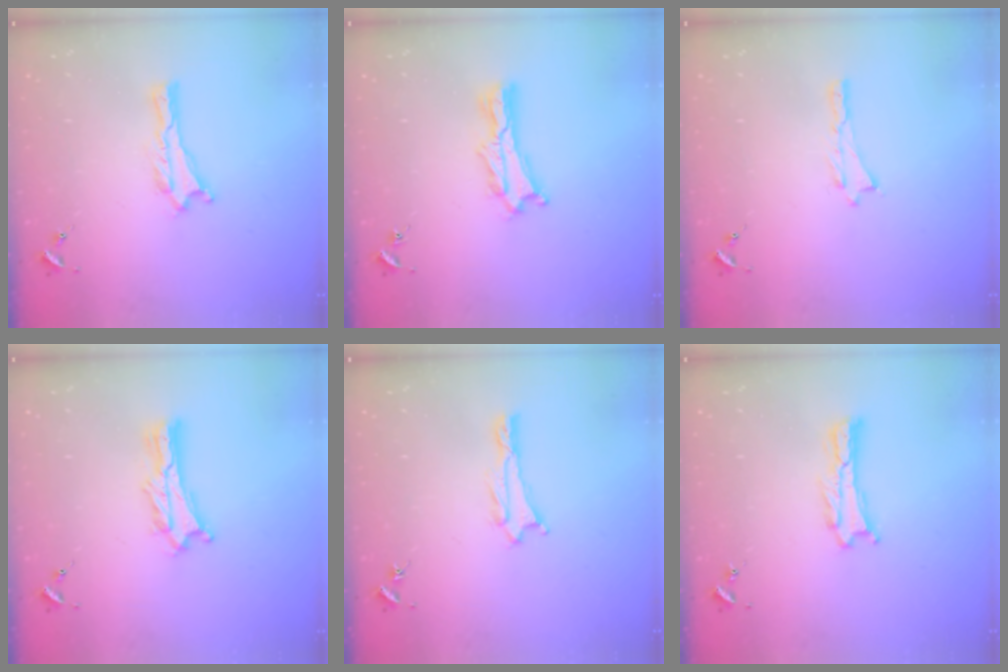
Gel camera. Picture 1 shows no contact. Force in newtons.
{"total": 2.1, "press": 2.1, "slide": 0.3}
{"total": 0.0}
{"total": 2.7, "press": 2.7, "slide": 0.3}
{"total": 1.0, "press": 1.0, "slide": 0.2}
{"total": 0.6, "press": 0.5, "slide": 0.2}